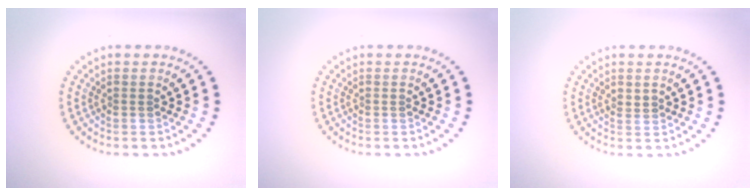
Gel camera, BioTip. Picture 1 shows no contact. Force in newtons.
{"total": 0.0}
{"total": 0.9, "press": 0.8, "slide": 0.1}